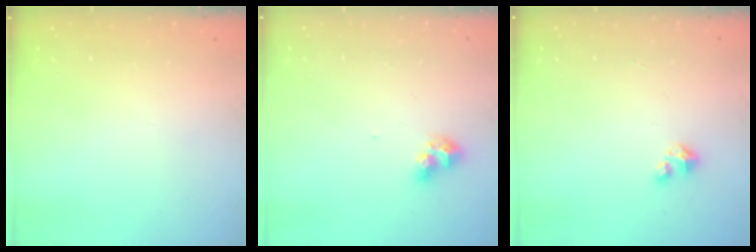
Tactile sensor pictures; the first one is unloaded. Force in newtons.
{"total": 7.9, "press": 7.9, "slide": 0.6}
{"total": 1.6, "press": 1.6, "slide": 0.2}